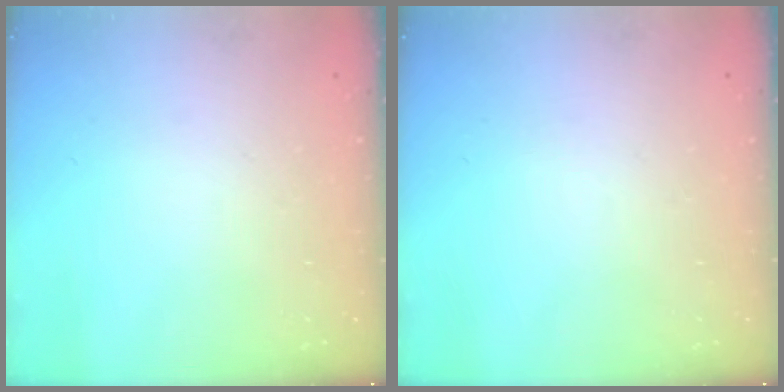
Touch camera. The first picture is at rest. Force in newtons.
{"total": 0.0}